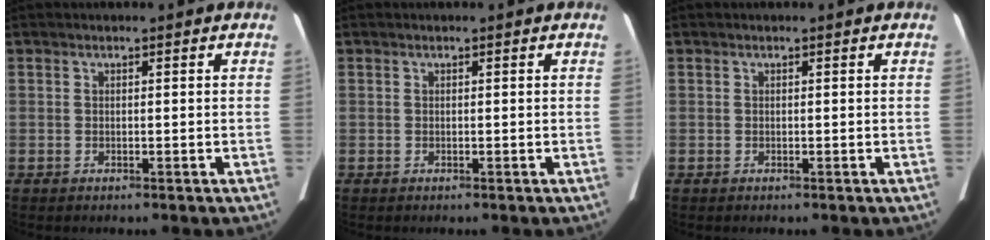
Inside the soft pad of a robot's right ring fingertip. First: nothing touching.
{"total": 0.0}
{"total": 0.0}